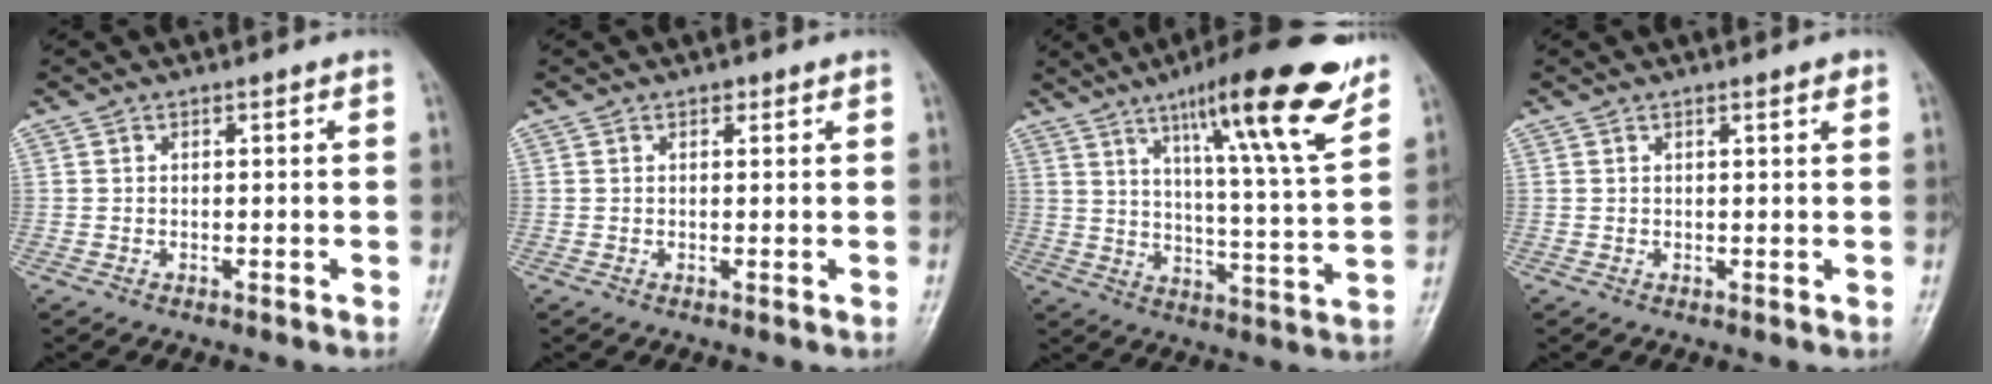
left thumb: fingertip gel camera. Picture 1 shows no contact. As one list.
[{"total": 0.9, "force": [0.6, 0.6, 0.4], "torque": [0.000, -0.003, 0.006]}, {"total": 20.2, "force": [12.5, 2.7, 15.6], "torque": [-0.209, -0.057, 0.188]}, {"total": 1.0, "force": [0.7, 0.1, 0.8], "torque": [-0.009, -0.003, 0.009]}]